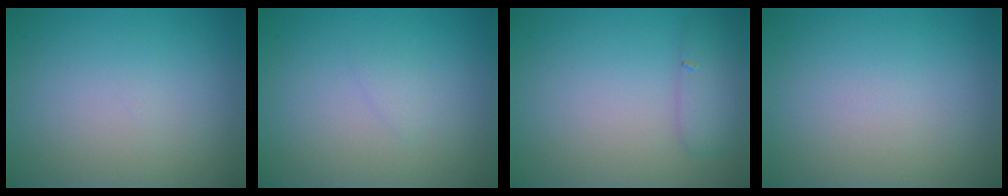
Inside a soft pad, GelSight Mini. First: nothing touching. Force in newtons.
{"total": 0.7, "press": 0.7, "slide": 0.1}
{"total": 1.9, "press": 1.9, "slide": 0.1}
{"total": 0.0}